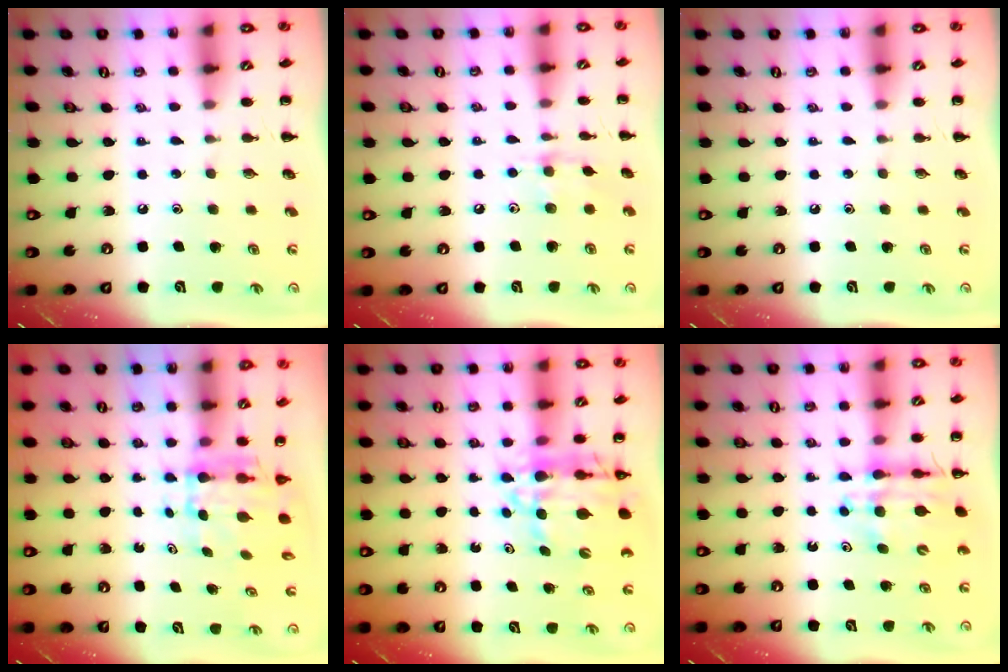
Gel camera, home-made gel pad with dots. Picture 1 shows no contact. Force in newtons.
{"total": 6.0, "press": 6.0, "slide": 0.5}
{"total": 0.0}
{"total": 5.7, "press": 5.6, "slide": 1.1}
{"total": 10.4, "press": 9.7, "slide": 3.5}
{"total": 11.0, "press": 10.5, "slide": 3.2}